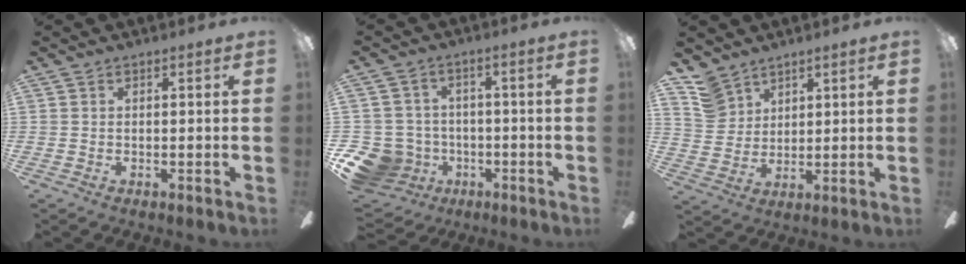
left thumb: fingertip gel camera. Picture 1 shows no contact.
{"total": 10.6, "force": [-4.4, 9.0, 3.3], "torque": [-0.115, 0.026, -0.075]}
{"total": 8.5, "force": [6.4, 5.4, 1.5], "torque": [-0.037, -0.031, 0.125]}